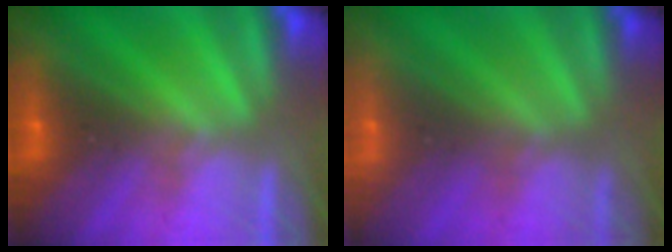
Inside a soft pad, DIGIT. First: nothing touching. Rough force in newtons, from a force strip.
{"total": 3.0}